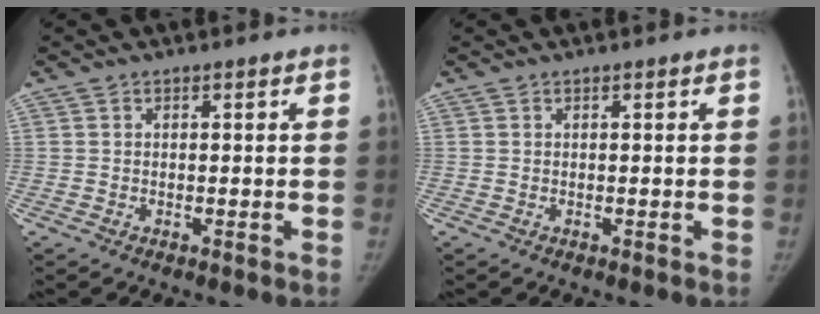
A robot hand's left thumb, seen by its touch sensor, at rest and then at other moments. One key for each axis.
{"total": 0.0}